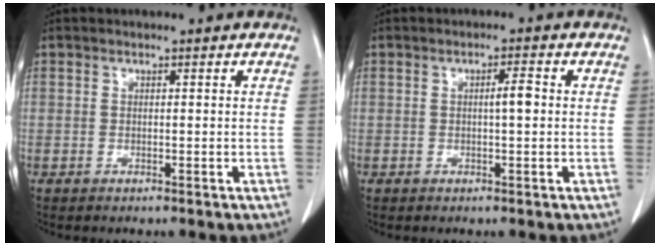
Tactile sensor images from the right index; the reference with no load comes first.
{"total": 2.4, "force": [0.0, 0.3, 2.4], "torque": [-0.039, 0.003, -0.001]}